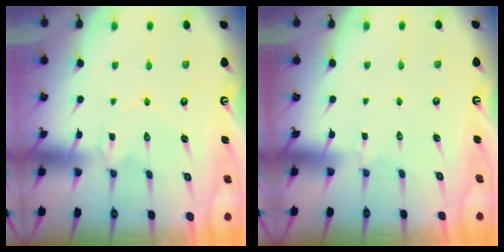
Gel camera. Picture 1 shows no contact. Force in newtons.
{"total": 2.6, "press": 2.5, "slide": 0.4}